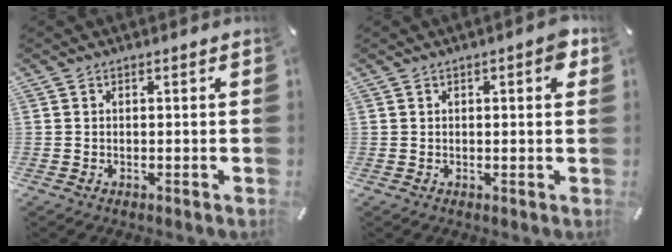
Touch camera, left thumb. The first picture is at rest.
{"total": 3.2, "force": [0.9, 1.1, 2.8], "torque": [-0.033, -0.003, 0.009]}